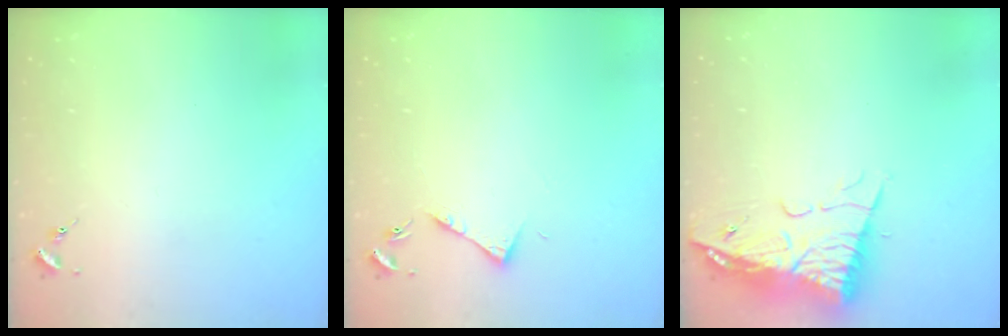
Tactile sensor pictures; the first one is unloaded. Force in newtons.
{"total": 6.1, "press": 6.0, "slide": 0.8}
{"total": 11.7, "press": 11.6, "slide": 1.1}